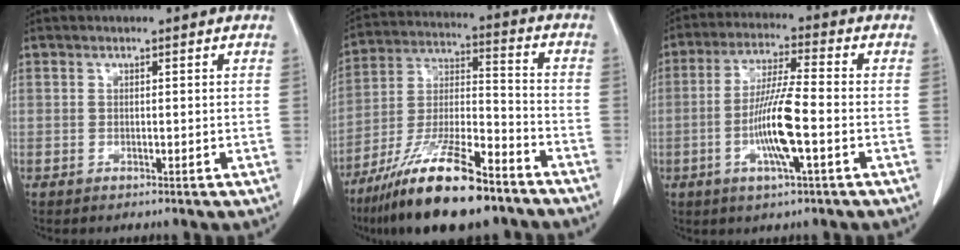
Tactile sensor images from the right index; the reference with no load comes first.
{"total": 18.2, "force": [-13.1, 3.4, 12.2], "torque": [-0.239, -0.020, -0.235]}
{"total": 9.8, "force": [-2.6, 0.4, 9.5], "torque": [-0.185, -0.006, -0.053]}